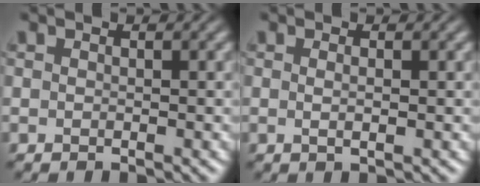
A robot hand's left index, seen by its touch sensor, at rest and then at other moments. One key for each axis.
{"total": 0.8, "fx": 0.3, "fy": 0.0, "fz": 0.8, "tx": -0.015, "ty": 0.001, "tz": 0.003}